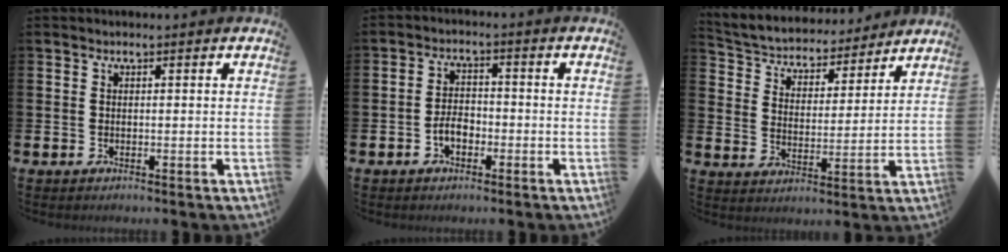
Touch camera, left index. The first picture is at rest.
{"total": 3.0, "force": [-1.4, 1.9, 1.9], "torque": [-0.030, 0.001, -0.031]}
{"total": 4.9, "force": [4.5, 2.0, 0.2], "torque": [-0.036, -0.041, 0.071]}